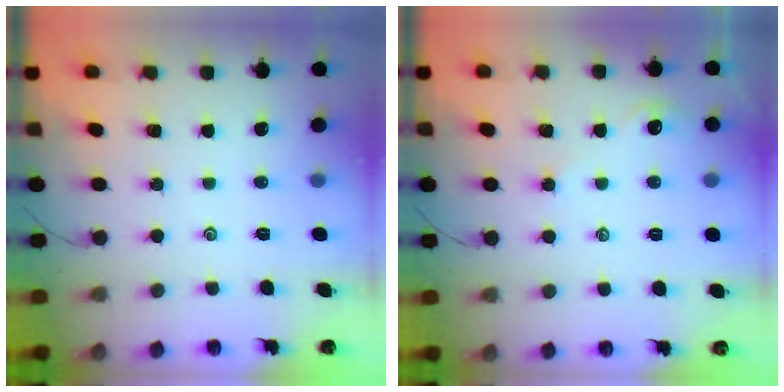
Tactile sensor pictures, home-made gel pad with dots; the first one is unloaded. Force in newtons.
{"total": 1.8, "press": 1.8, "slide": 0.2}